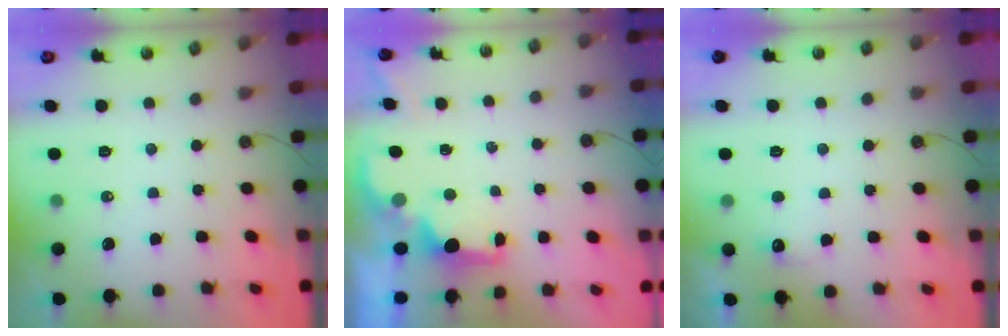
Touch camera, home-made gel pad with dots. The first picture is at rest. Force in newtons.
{"total": 1.9, "press": 1.7, "slide": 0.8}
{"total": 5.0, "press": 4.8, "slide": 1.1}